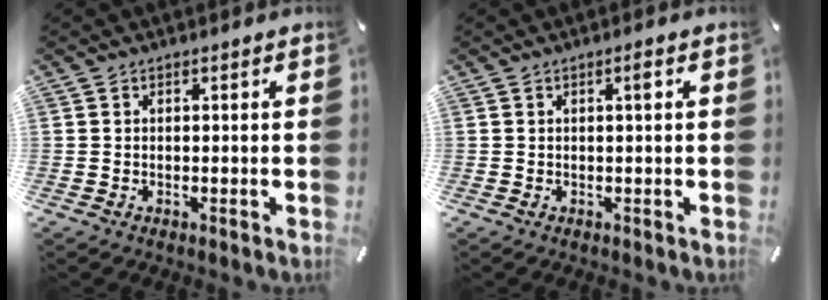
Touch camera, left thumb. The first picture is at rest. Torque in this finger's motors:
{"motor_torque": [0.22, 0.11, 0.36, 0.03, 0.00]}